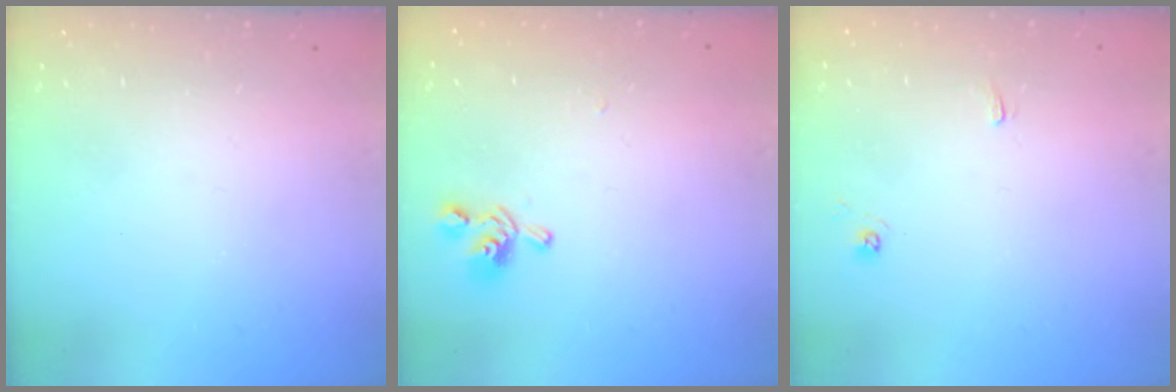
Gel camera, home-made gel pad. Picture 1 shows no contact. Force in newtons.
{"total": 1.6, "press": 1.2, "slide": 1.1}
{"total": 2.6, "press": 2.5, "slide": 0.3}